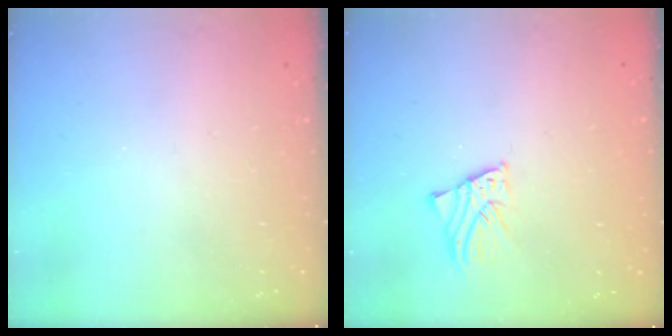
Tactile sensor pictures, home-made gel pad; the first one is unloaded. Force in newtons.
{"total": 2.2, "press": 2.2, "slide": 0.1}